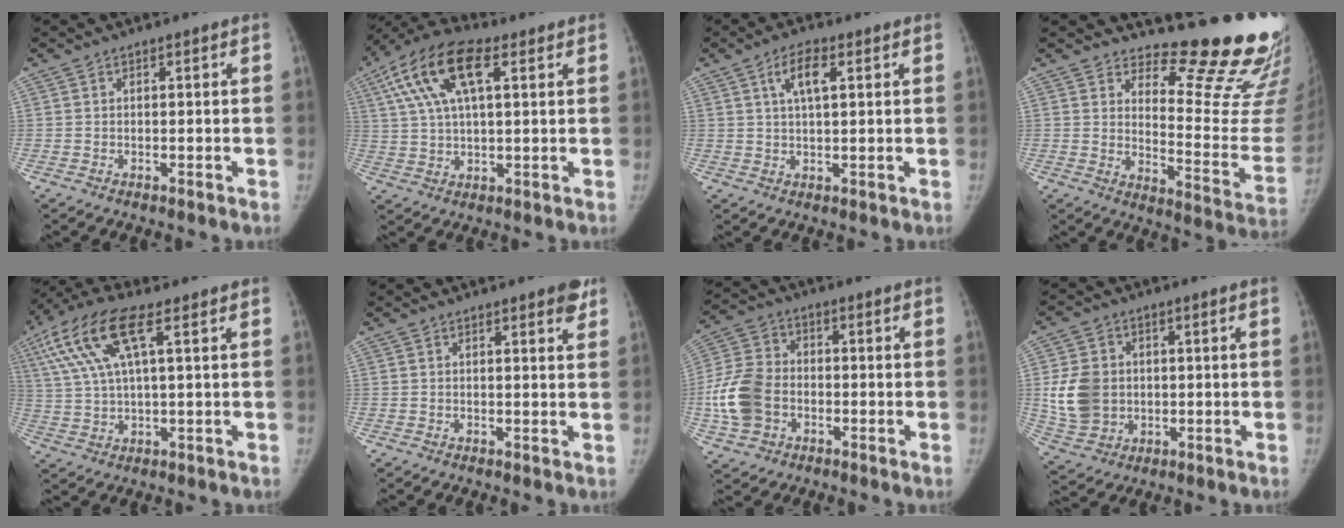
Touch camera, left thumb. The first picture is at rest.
{"total": 15.2, "force": [5.9, 6.8, 12.3], "torque": [-0.241, 0.021, 0.102]}
{"total": 5.5, "force": [2.2, 2.1, 4.6], "torque": [-0.085, 0.003, 0.040]}
{"total": 18.6, "force": [16.4, 3.7, 7.8], "torque": [-0.053, -0.198, 0.204]}
{"total": 13.8, "force": [5.6, 4.4, 11.8], "torque": [-0.268, 0.013, 0.103]}
{"total": 3.2, "force": [2.1, 0.8, 2.3], "torque": [-0.020, -0.008, 0.022]}
{"total": 11.7, "force": [-2.6, 9.0, 7.0], "torque": [-0.135, 0.018, -0.054]}
{"total": 10.5, "force": [0.4, 8.8, 5.8], "torque": [-0.089, -0.001, 0.020]}